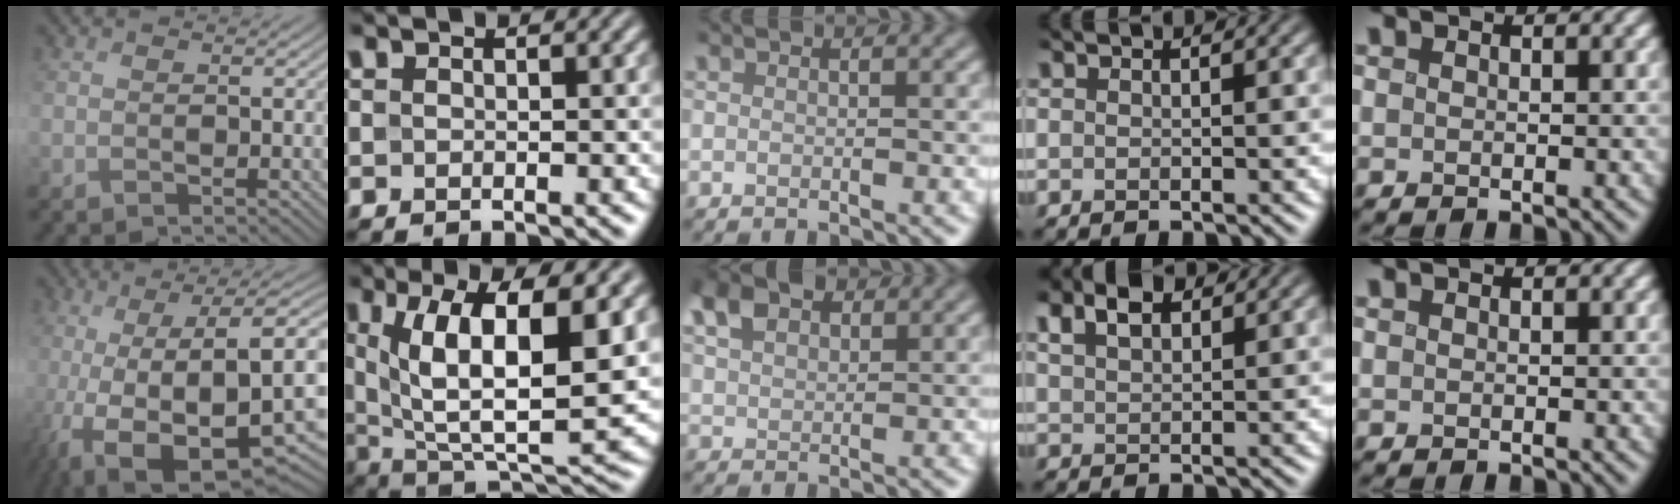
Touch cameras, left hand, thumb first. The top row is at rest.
{"thumb": {"total": 16.4, "force": [-4.8, 5.4, 14.8], "torque": [-0.240, -0.015, -0.064]}, "index": {"total": 11.6, "force": [3.2, 4.3, 10.3], "torque": [-0.175, -0.011, 0.060]}, "middle": {"total": 4.4, "force": [2.5, 2.6, 2.5], "torque": [-0.056, 0.011, 0.046]}, "ring": {"total": 3.1, "force": [1.8, 1.7, 1.9], "torque": [-0.049, 0.011, 0.037]}}